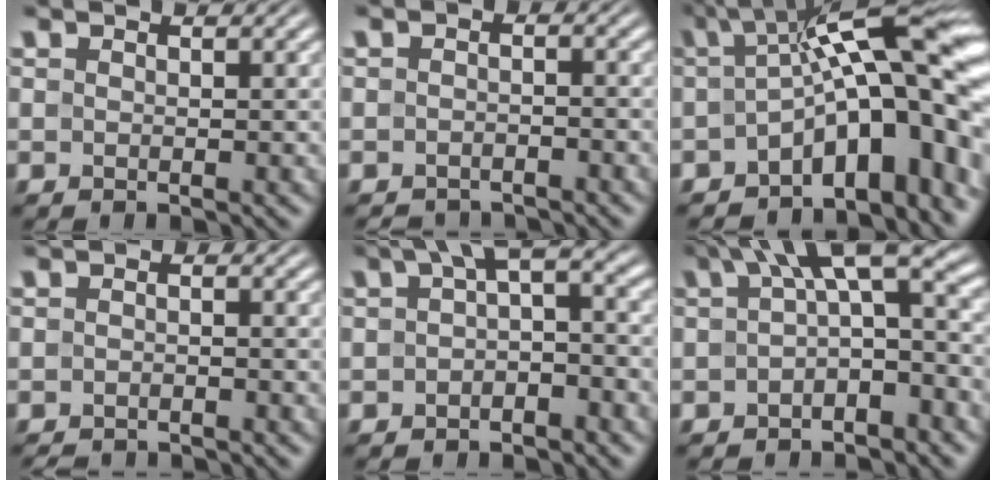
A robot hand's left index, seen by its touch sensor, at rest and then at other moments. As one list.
[{"total": 2.4, "force": [-2.1, 0.9, 0.6], "torque": [-0.003, 0.000, -0.037]}, {"total": 13.6, "force": [-1.2, 4.8, 12.6], "torque": [-0.153, 0.023, -0.026]}, {"total": 2.6, "force": [-2.5, 0.6, 0.7], "torque": [-0.010, -0.006, -0.043]}, {"total": 4.6, "force": [0.2, 2.1, 4.0], "torque": [-0.045, 0.015, -0.008]}, {"total": 7.3, "force": [1.0, 2.8, 6.6], "torque": [-0.087, 0.019, 0.003]}]